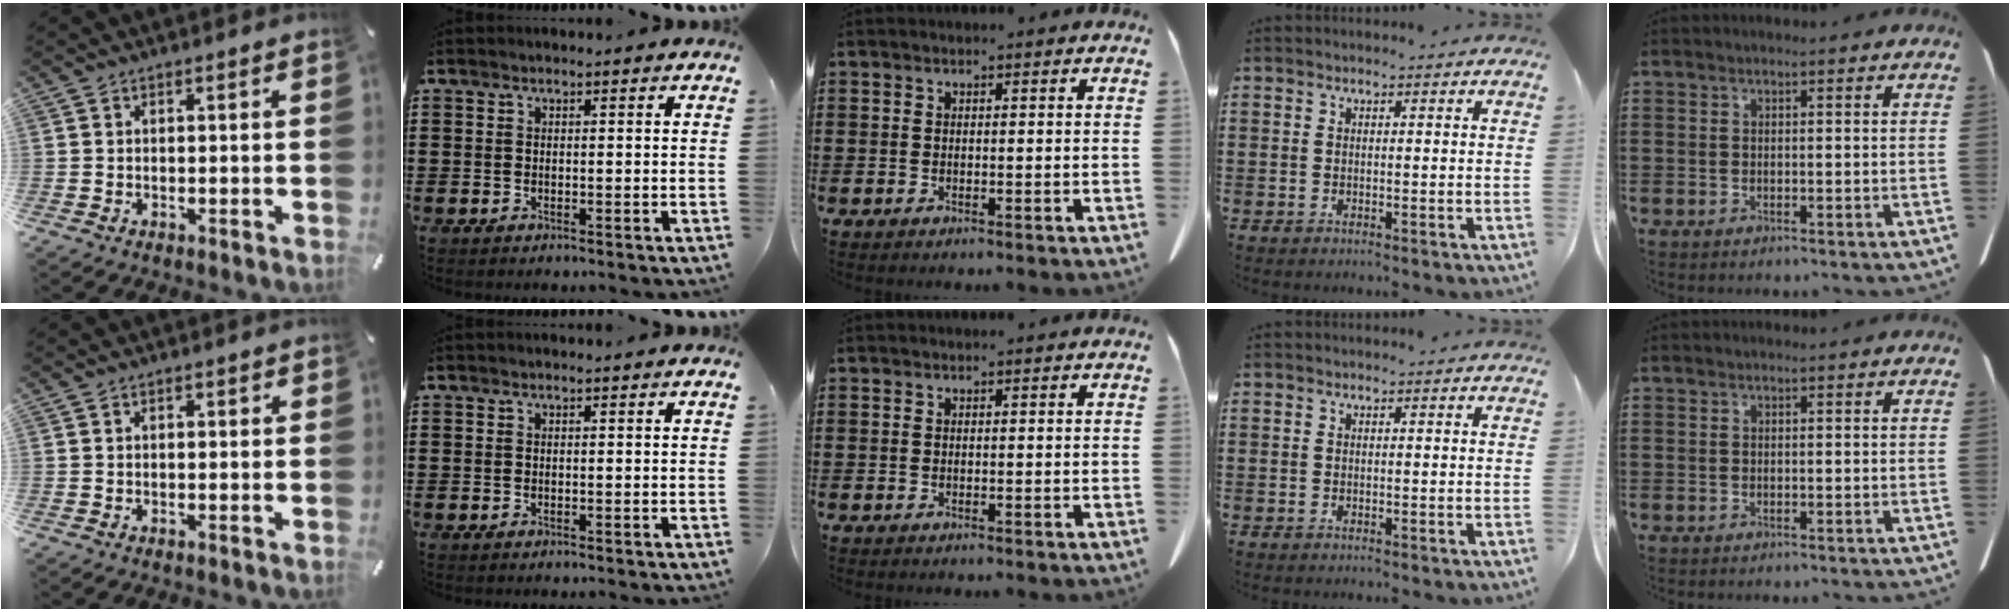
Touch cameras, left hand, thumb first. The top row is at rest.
{"thumb": {"total": 0.7, "force": [0.1, 0.4, 0.5], "torque": [-0.011, 0.003, 0.001]}}